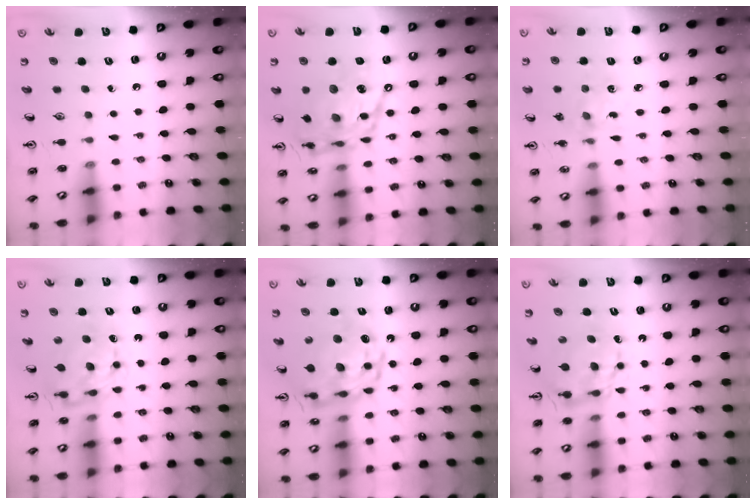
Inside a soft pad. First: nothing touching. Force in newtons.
{"total": 19.7, "press": 19.6, "slide": 1.7}
{"total": 2.6, "press": 2.5, "slide": 0.8}
{"total": 8.0, "press": 8.0, "slide": 0.6}
{"total": 16.8, "press": 16.7, "slide": 1.5}
{"total": 7.6, "press": 7.5, "slide": 0.7}